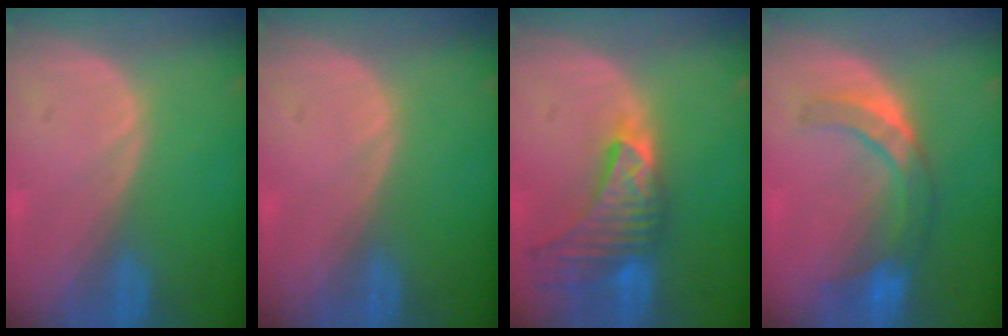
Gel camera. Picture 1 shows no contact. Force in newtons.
{"total": 0.0}
{"total": 9.2, "press": 8.3, "slide": 4.0}
{"total": 7.3, "press": 6.8, "slide": 2.7}